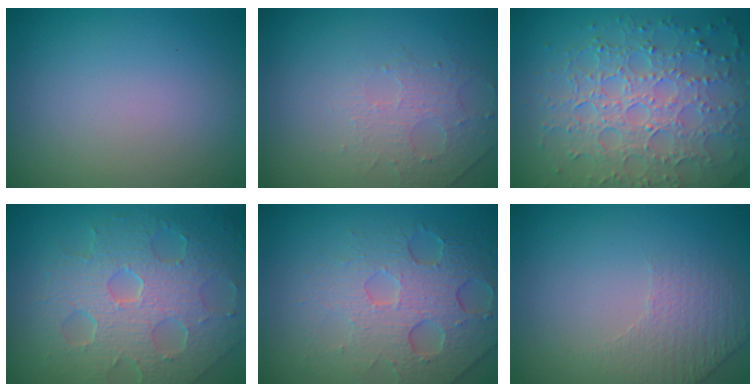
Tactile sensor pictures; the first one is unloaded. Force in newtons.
{"total": 1.6, "press": 1.2, "slide": 1.0}
{"total": 8.0, "press": 5.7, "slide": 5.6}
{"total": 8.5, "press": 5.8, "slide": 6.2}
{"total": 6.6, "press": 4.8, "slide": 4.5}
{"total": 1.7, "press": 1.3, "slide": 1.1}